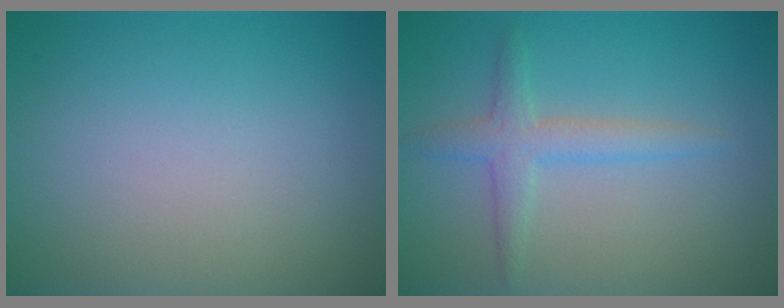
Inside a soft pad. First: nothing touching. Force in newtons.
{"total": 2.5, "press": 2.5, "slide": 0.0}